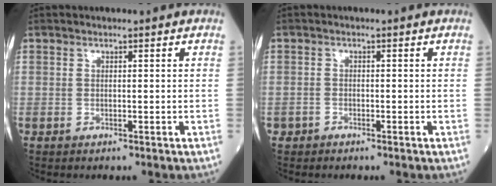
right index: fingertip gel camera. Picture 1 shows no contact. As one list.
[{"total": 0.8, "force": [-0.6, 0.6, 0.0], "torque": [-0.007, 0.003, -0.012]}]